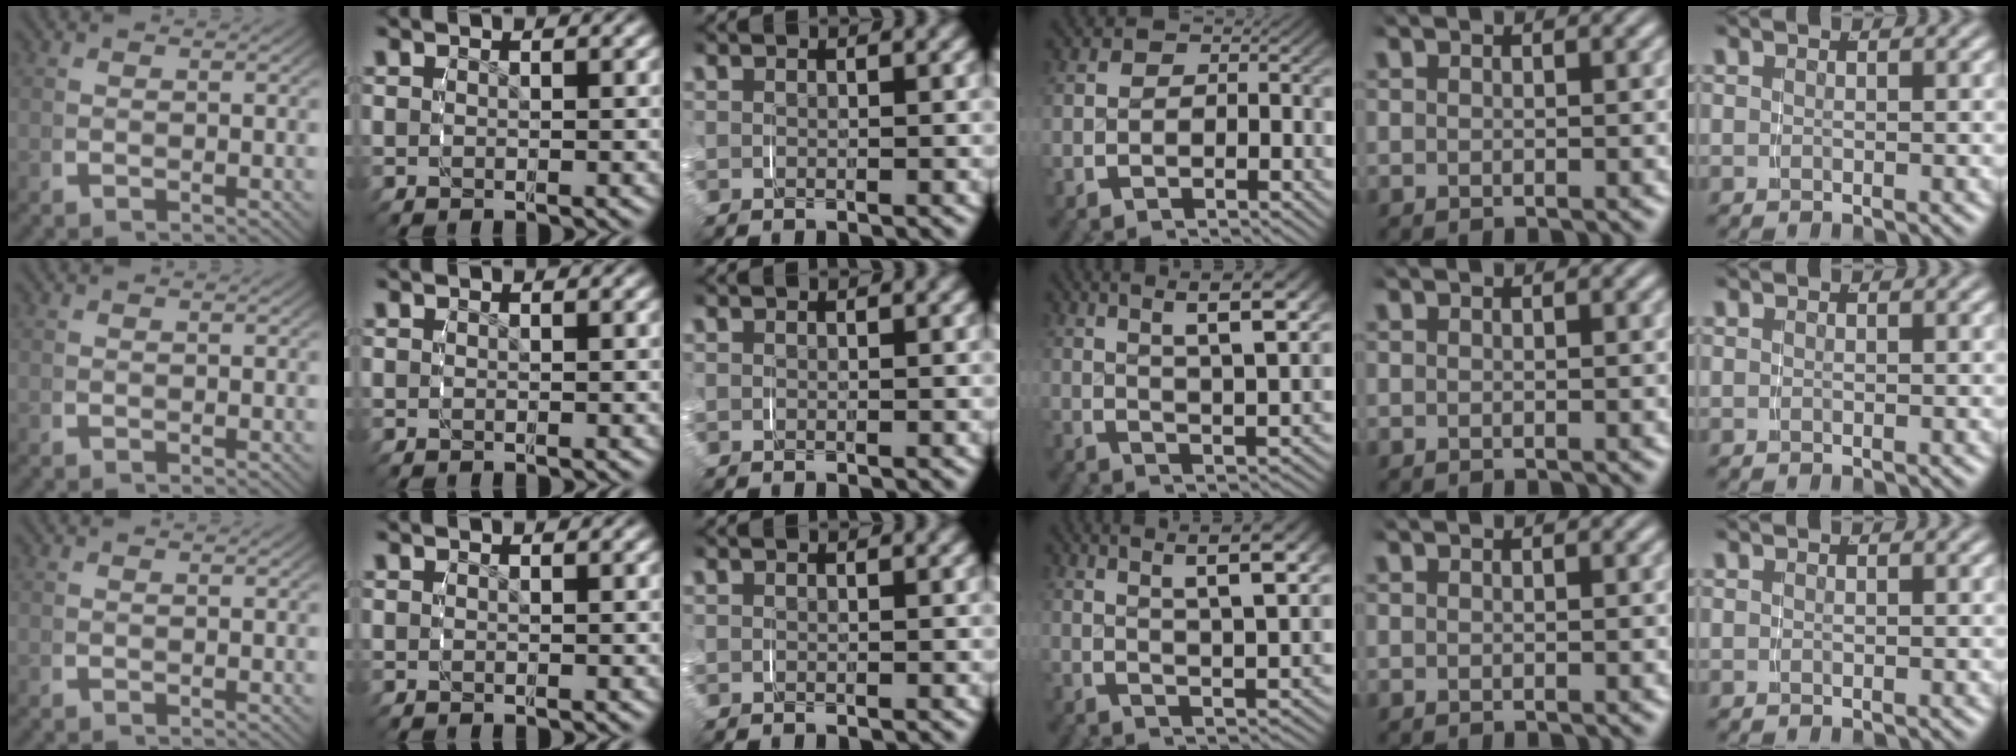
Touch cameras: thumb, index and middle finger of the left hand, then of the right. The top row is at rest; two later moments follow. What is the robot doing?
{"motion": "grasp_and_lifting", "object": "measuring cup"}